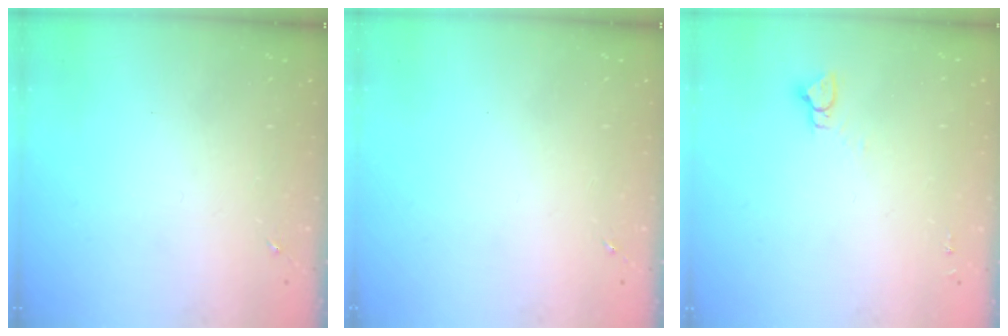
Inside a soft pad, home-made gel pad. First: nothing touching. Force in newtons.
{"total": 0.0}
{"total": 3.3, "press": 3.3, "slide": 0.2}